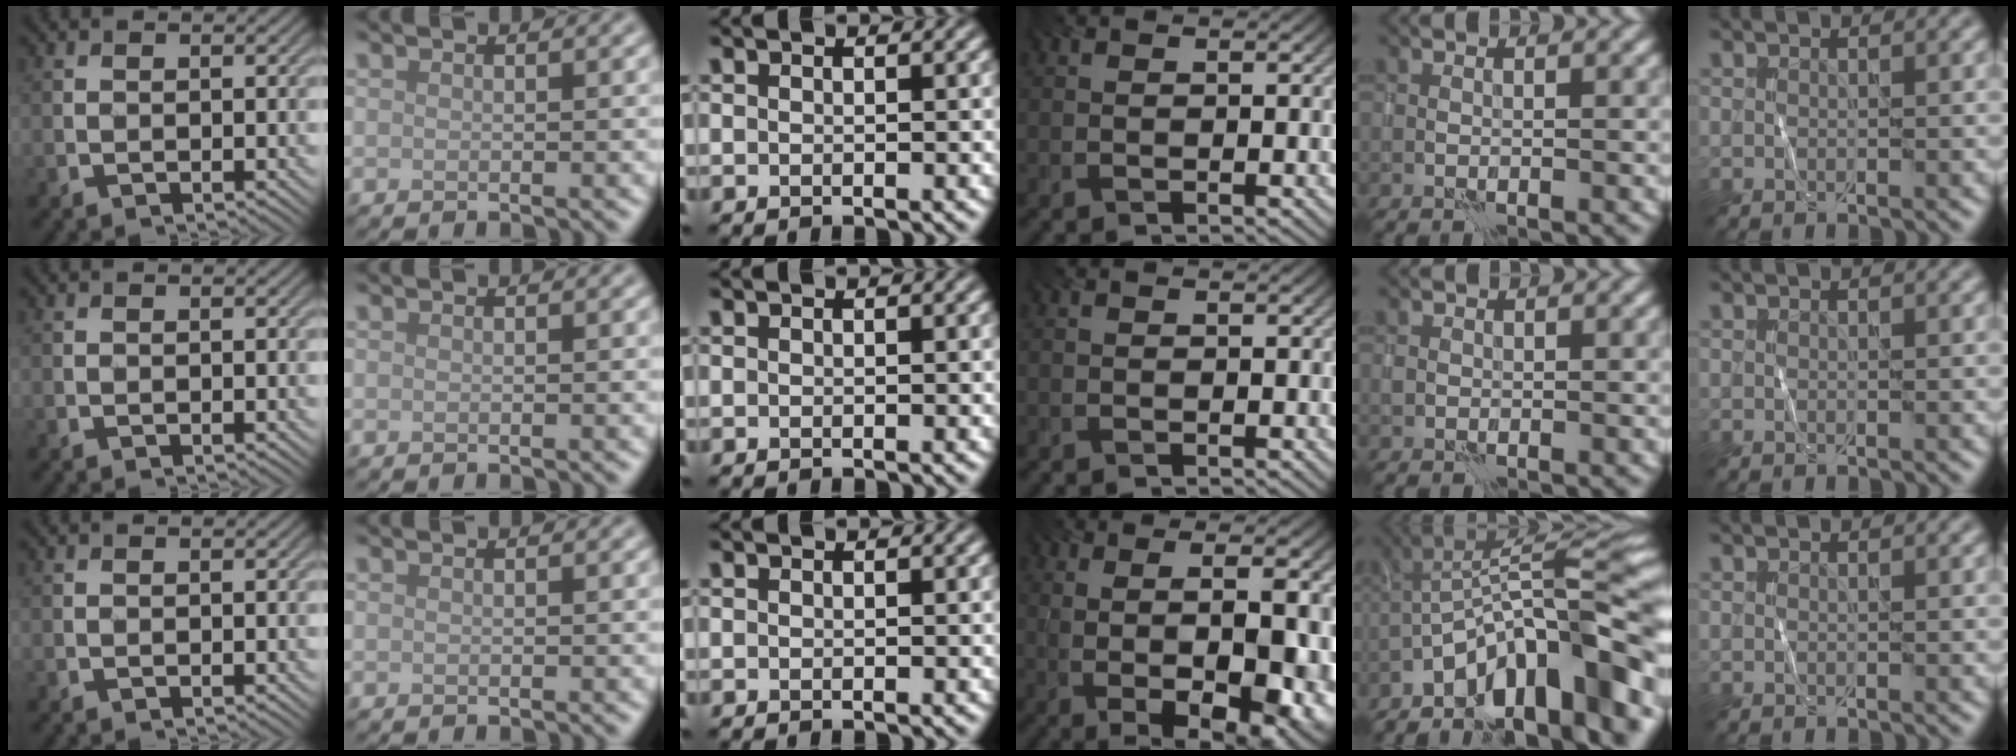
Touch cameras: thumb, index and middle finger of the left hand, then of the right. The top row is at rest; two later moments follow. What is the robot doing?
{"motion": "wrap", "object": "sponge"}